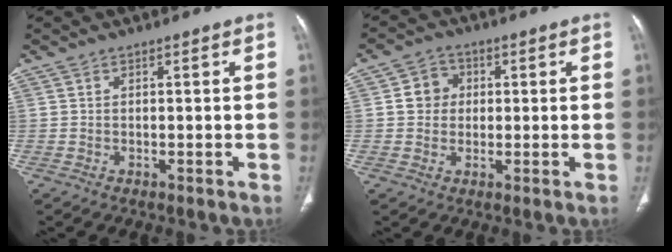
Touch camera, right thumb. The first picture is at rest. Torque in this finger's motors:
{"motor_torque": [-0.46, 0.37, 0.34, 0.20, -0.01]}